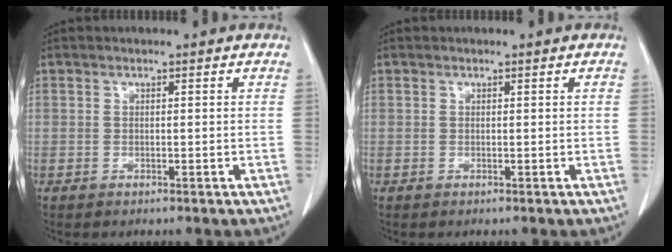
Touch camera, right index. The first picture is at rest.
{"total": 0.0}